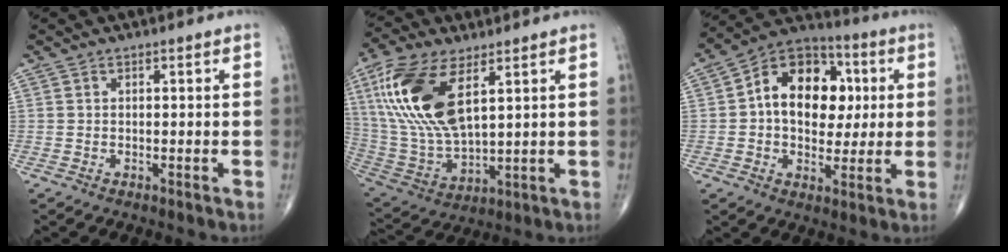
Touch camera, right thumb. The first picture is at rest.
{"total": 19.5, "force": [7.3, 8.9, 15.8], "torque": [-0.335, -0.021, 0.146]}
{"total": 16.6, "force": [2.1, 11.6, 11.7], "torque": [-0.128, 0.016, 0.024]}